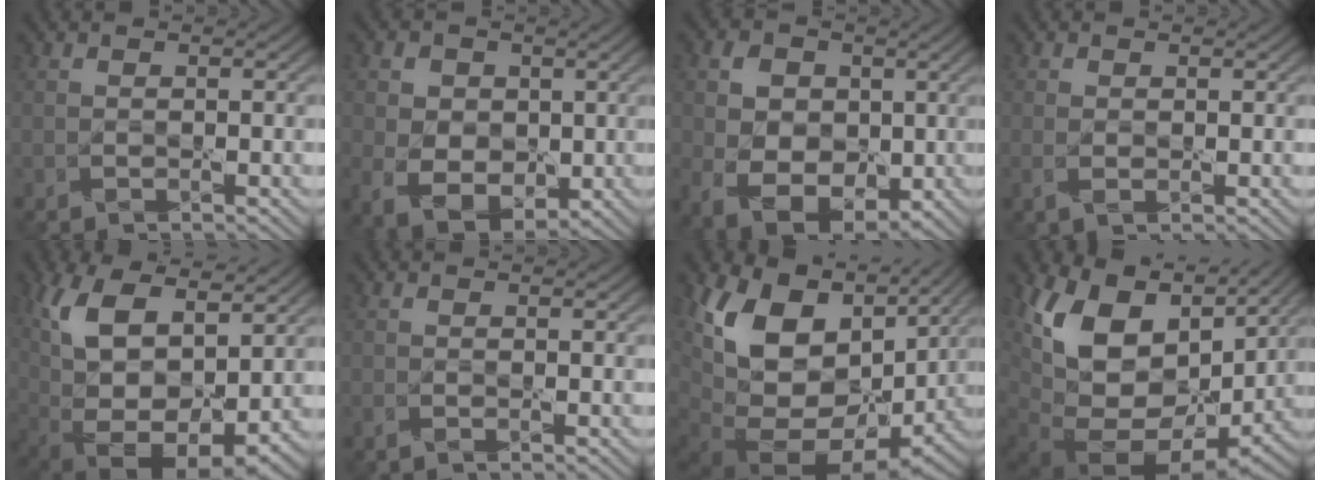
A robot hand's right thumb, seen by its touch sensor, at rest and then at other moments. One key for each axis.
{"total": 7.5, "fx": 0.1, "fy": 6.1, "fz": 4.4, "tx": -0.108, "ty": -0.014, "tz": 0.006}
{"total": 8.7, "fx": 0.0, "fy": 6.7, "fz": 5.5, "tx": -0.122, "ty": -0.013, "tz": -0.003}
{"total": 1.1, "fx": 0.2, "fy": 0.6, "fz": 0.9, "tx": -0.023, "ty": -0.003, "tz": 0.006}
{"total": 16.8, "fx": 4.2, "fy": 9.4, "fz": 13.3, "tx": -0.258, "ty": -0.006, "tz": 0.087}
{"total": 1.1, "fx": -0.8, "fy": 0.3, "fz": 0.6, "tx": -0.020, "ty": -0.003, "tz": -0.019}
{"total": 19.0, "fx": 3.0, "fy": 14.0, "fz": 12.4, "tx": -0.233, "ty": -0.031, "tz": 0.095}
{"total": 18.9, "fx": 4.9, "fy": 13.5, "fz": 12.3, "tx": -0.236, "ty": -0.021, "tz": 0.125}